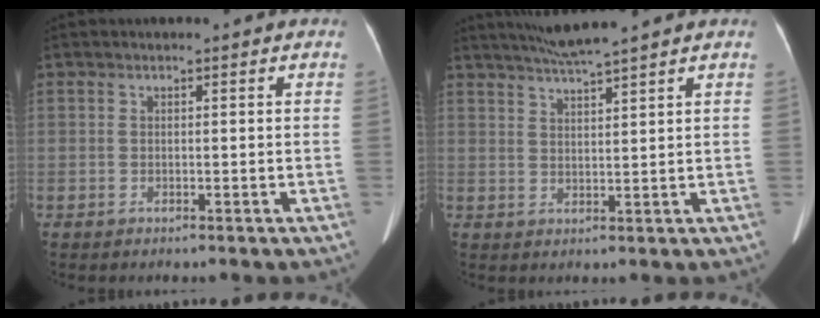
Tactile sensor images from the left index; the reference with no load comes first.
{"total": 5.4, "force": [4.8, -1.2, 2.3], "torque": [-0.046, 0.010, 0.089]}